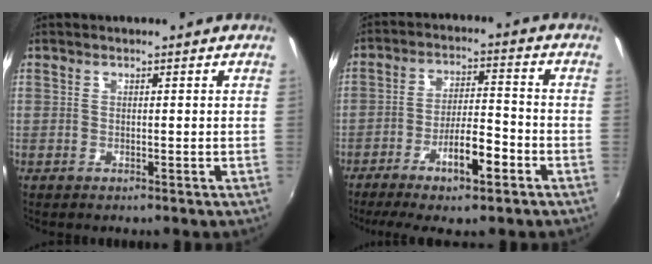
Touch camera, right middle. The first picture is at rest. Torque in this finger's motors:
{"motor_torque": [1.28, -0.86, 0.25, 0.14]}